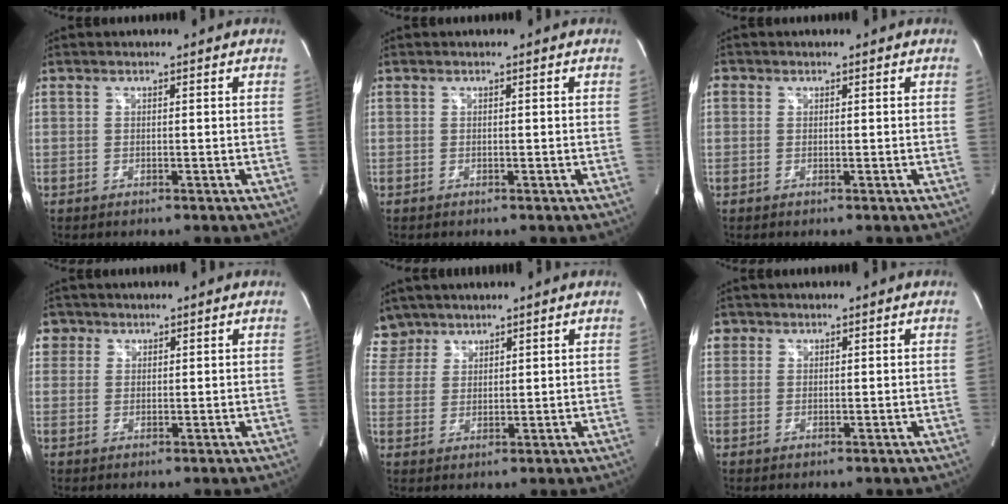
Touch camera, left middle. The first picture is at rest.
{"total": 0.0}
{"total": 1.1, "force": [0.3, 1.1, 0.2], "torque": [0.001, 0.008, 0.005]}
{"total": 2.9, "force": [1.4, 2.6, -0.1], "torque": [0.010, 0.010, 0.023]}
{"total": 5.0, "force": [4.2, 2.6, -0.8], "torque": [0.021, 0.006, 0.088]}
{"total": 2.0, "force": [0.9, 1.8, -0.1], "torque": [0.010, 0.007, 0.015]}